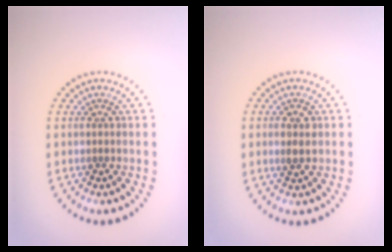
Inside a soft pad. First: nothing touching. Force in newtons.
{"total": 1.6, "press": 1.6, "slide": 0.3}